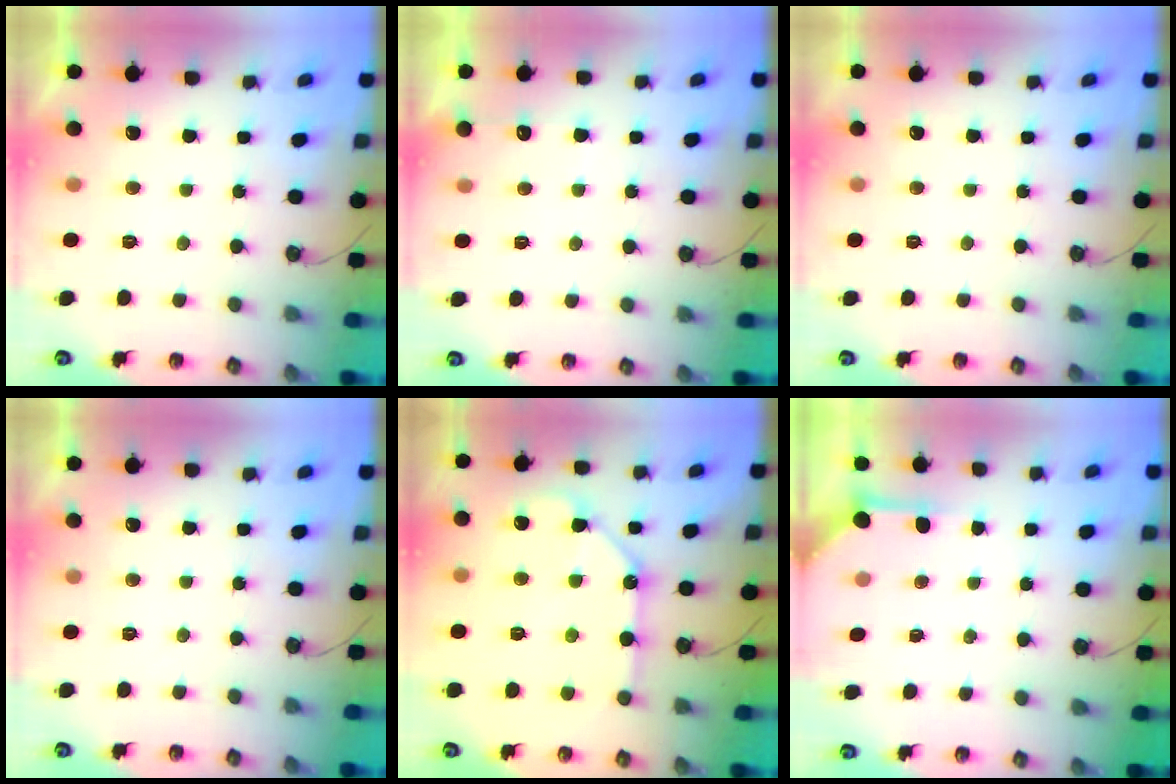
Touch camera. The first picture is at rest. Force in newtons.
{"total": 5.9, "press": 5.9, "slide": 0.8}
{"total": 0.0}
{"total": 0.0}
{"total": 11.2, "press": 11.2, "slide": 1.0}
{"total": 3.9, "press": 3.9, "slide": 0.5}